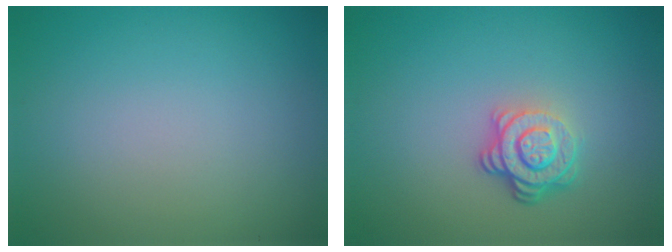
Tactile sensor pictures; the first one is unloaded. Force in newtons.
{"total": 3.9, "press": 2.8, "slide": 2.7}